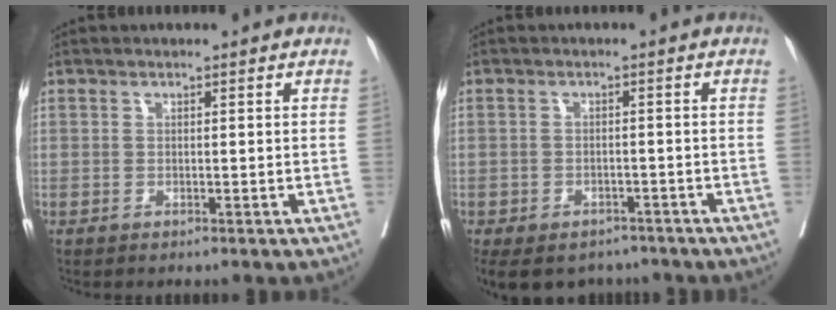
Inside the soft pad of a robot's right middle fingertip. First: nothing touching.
{"total": 10.4, "force": [-7.7, 6.0, 3.5], "torque": [-0.078, -0.002, -0.096]}